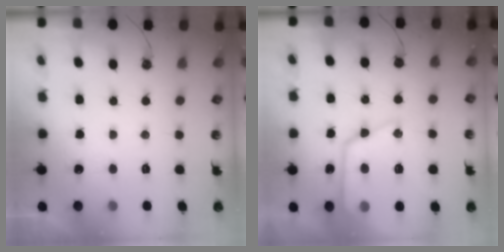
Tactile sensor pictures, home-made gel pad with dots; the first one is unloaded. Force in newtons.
{"total": 18.1, "press": 17.9, "slide": 2.0}